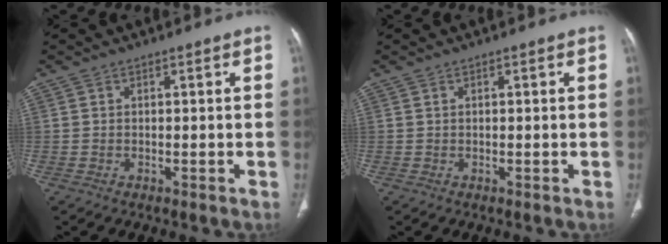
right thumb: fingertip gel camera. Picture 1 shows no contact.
{"total": 0.0}